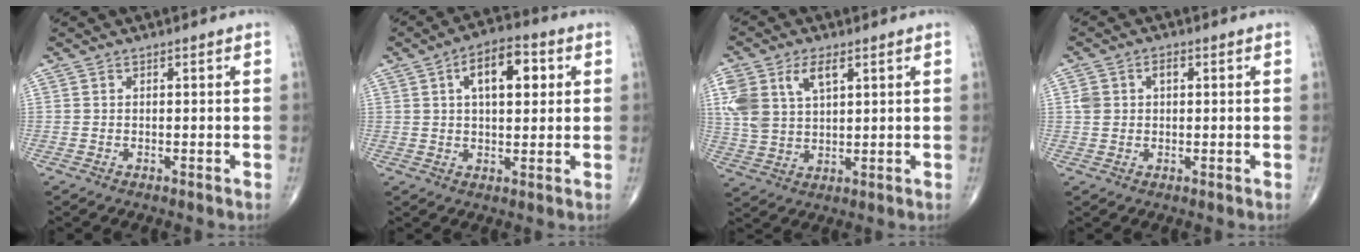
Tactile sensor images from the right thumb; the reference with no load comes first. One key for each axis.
{"total": 10.2, "fx": 2.9, "fy": 5.0, "fz": 8.4, "tx": -0.108, "ty": 0.010, "tz": 0.040}
{"total": 10.5, "fx": 4.3, "fy": 5.9, "fz": 7.6, "tx": -0.164, "ty": 0.003, "tz": 0.092}
{"total": 3.7, "fx": 0.9, "fy": 2.6, "fz": 2.4, "tx": -0.042, "ty": 0.010, "tz": 0.019}